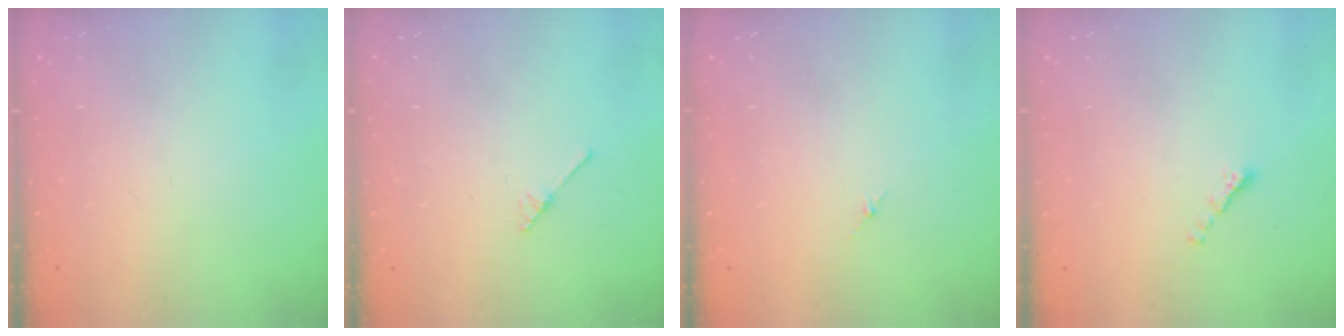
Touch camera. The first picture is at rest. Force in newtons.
{"total": 2.0, "press": 2.0, "slide": 0.2}
{"total": 1.8, "press": 1.7, "slide": 0.6}
{"total": 0.0}